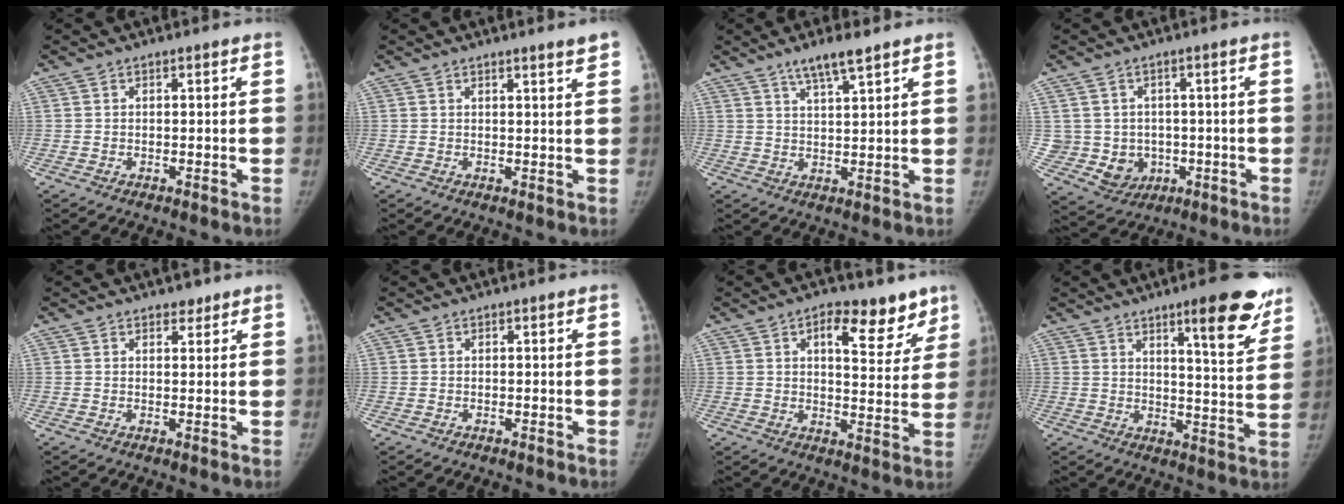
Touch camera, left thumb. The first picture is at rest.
{"total": 2.9, "force": [2.1, -0.1, 2.0], "torque": [-0.024, -0.012, 0.029]}
{"total": 5.8, "force": [4.1, 0.6, 3.9], "torque": [-0.071, -0.022, 0.077]}
{"total": 7.9, "force": [-0.8, 7.5, 2.4], "torque": [-0.012, 0.013, 0.005]}
{"total": 1.9, "force": [1.5, 1.0, 0.6], "torque": [0.002, -0.010, 0.019]}
{"total": 0.0}
{"total": 11.8, "force": [7.1, 5.6, 7.6], "torque": [-0.056, -0.034, 0.097]}
{"total": 16.5, "force": [10.3, 3.4, 12.4], "torque": [-0.123, -0.064, 0.143]}